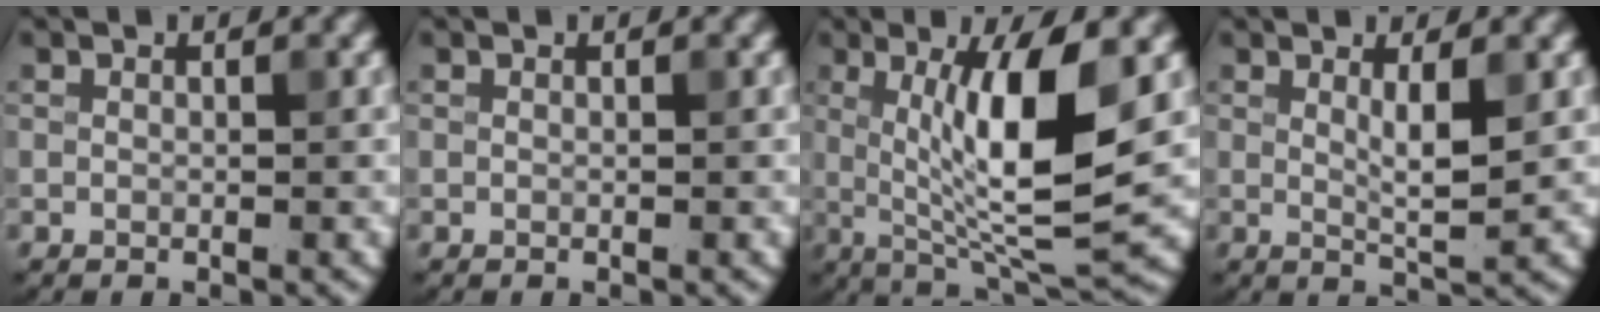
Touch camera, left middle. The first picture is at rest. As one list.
[{"total": 0.0}, {"total": 9.6, "force": [1.1, 2.2, 9.3], "torque": [-0.144, -0.009, 0.028]}, {"total": 2.8, "force": [0.8, 0.5, 2.6], "torque": [-0.043, -0.008, 0.015]}]